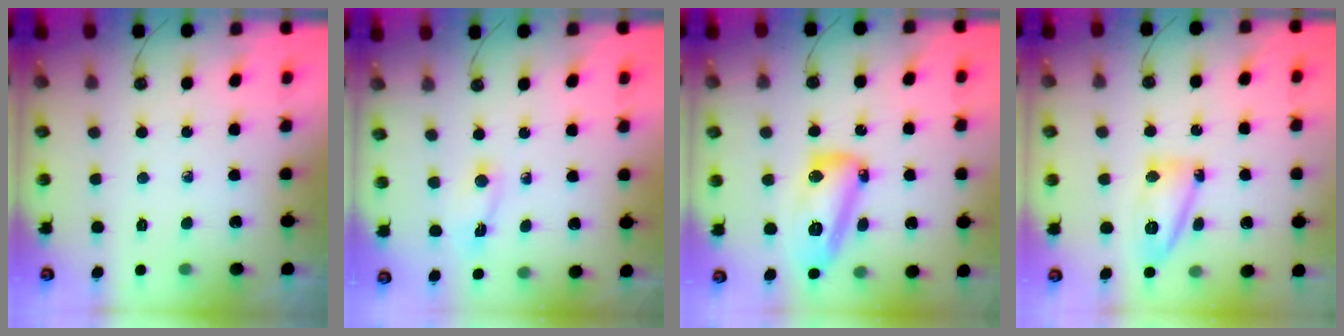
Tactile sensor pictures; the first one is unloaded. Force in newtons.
{"total": 1.4, "press": 1.4, "slide": 0.3}
{"total": 13.9, "press": 13.8, "slide": 1.4}
{"total": 12.6, "press": 12.5, "slide": 1.5}